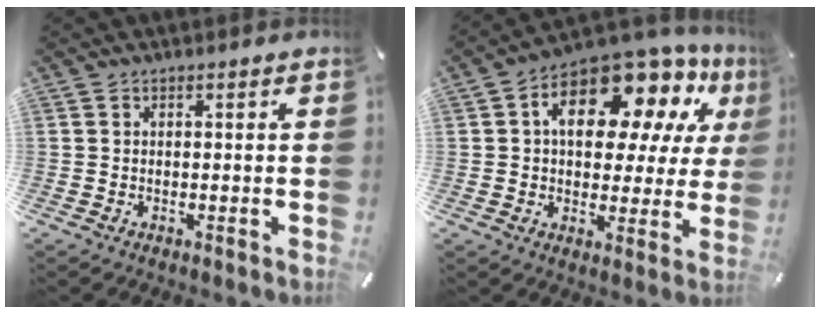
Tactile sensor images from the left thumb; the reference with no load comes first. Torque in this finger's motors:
{"motor_torque": [0.10, 1.54, 1.58, -1.19, 0.45]}